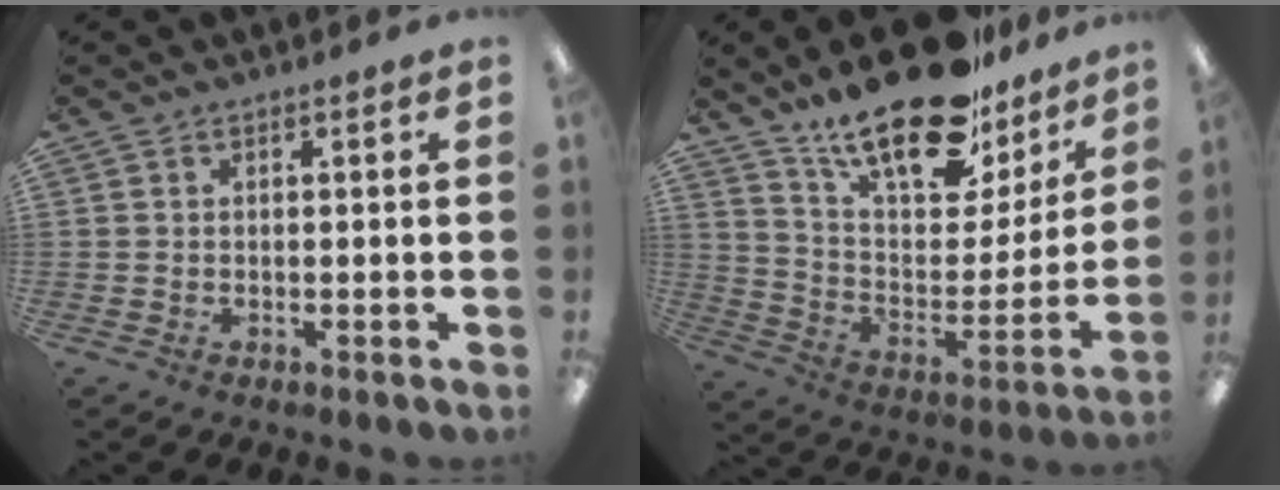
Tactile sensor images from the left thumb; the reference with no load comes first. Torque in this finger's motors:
{"motor_torque": [1.85, 1.84, 1.42, -1.35, 0.09]}